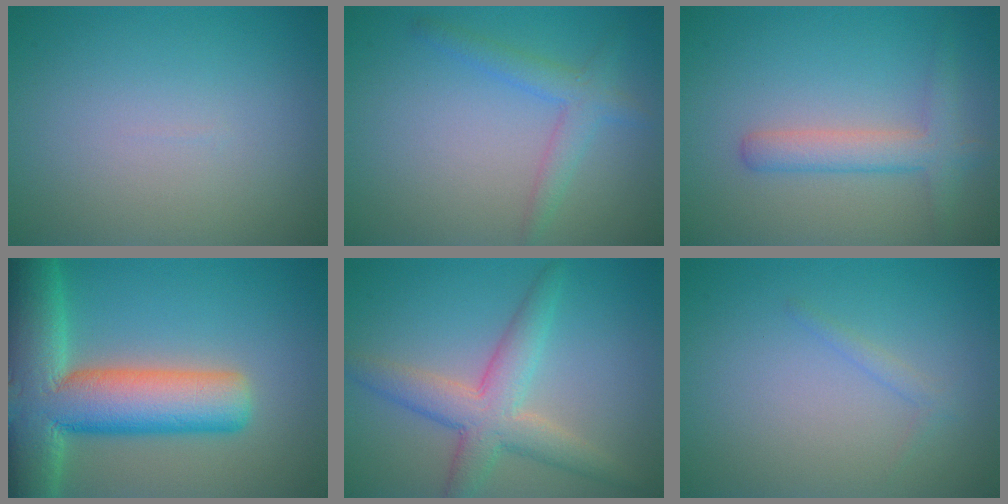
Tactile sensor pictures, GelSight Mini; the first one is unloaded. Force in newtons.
{"total": 2.5, "press": 2.5, "slide": 0.1}
{"total": 3.0, "press": 3.0, "slide": 0.2}
{"total": 13.2, "press": 13.2, "slide": 0.9}
{"total": 4.9, "press": 4.9, "slide": 0.1}
{"total": 0.8, "press": 0.8, "slide": 0.1}